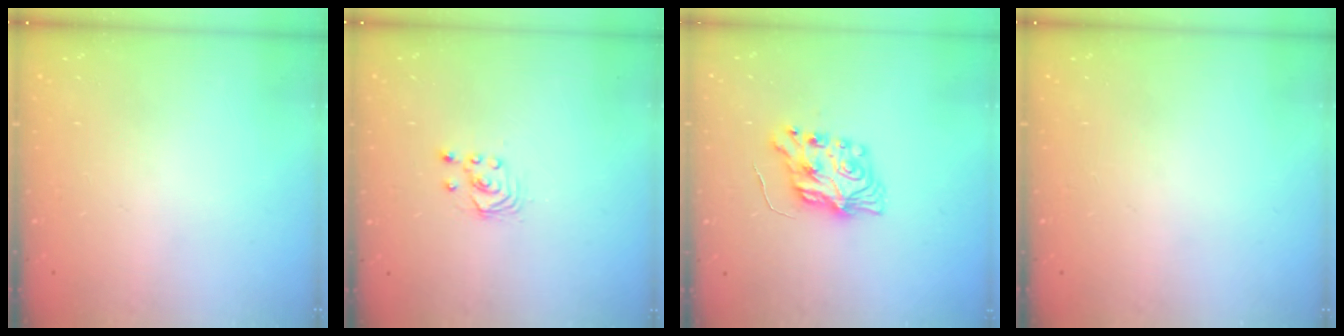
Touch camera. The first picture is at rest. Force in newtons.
{"total": 1.7, "press": 1.7, "slide": 0.2}
{"total": 7.9, "press": 7.9, "slide": 0.2}
{"total": 0.0}